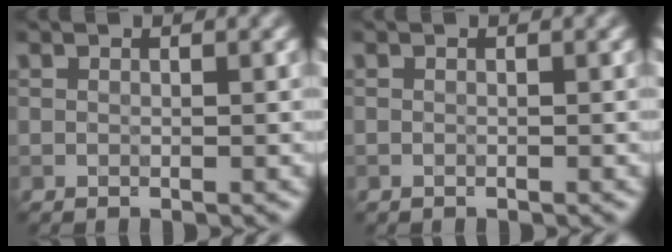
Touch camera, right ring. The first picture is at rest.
{"total": 0.0}